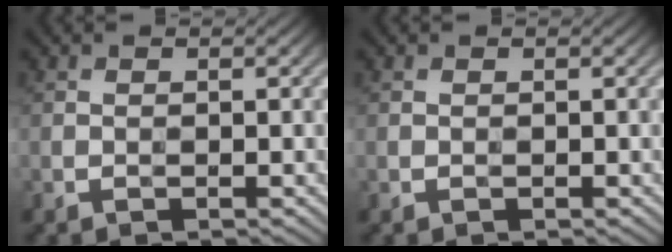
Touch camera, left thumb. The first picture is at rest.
{"total": 0.0}